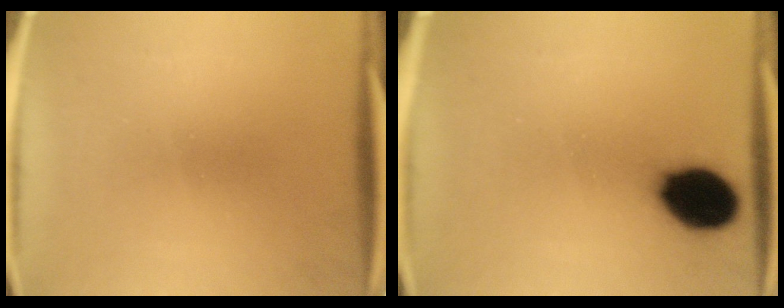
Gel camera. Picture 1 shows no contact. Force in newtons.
{"total": 13.7}